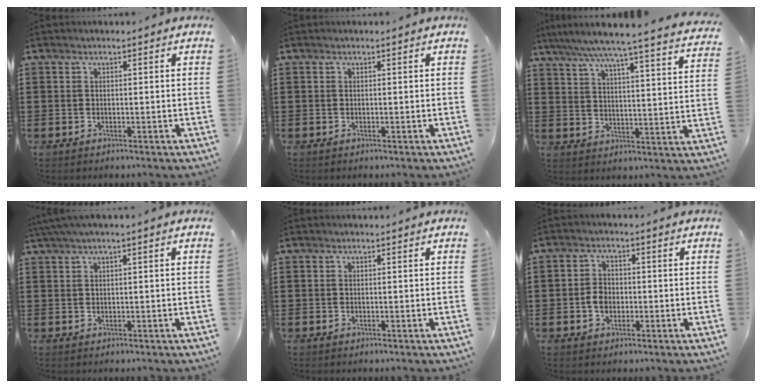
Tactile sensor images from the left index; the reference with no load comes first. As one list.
[{"total": 0.0}, {"total": 6.3, "force": [5.5, -1.1, 3.0], "torque": [-0.082, -0.045, 0.085]}, {"total": 1.6, "force": [0.5, -0.1, 1.5], "torque": [-0.025, -0.002, 0.009]}, {"total": 0.0}, {"total": 3.0, "force": [-0.7, 2.3, 1.8], "torque": [-0.038, 0.004, -0.014]}]